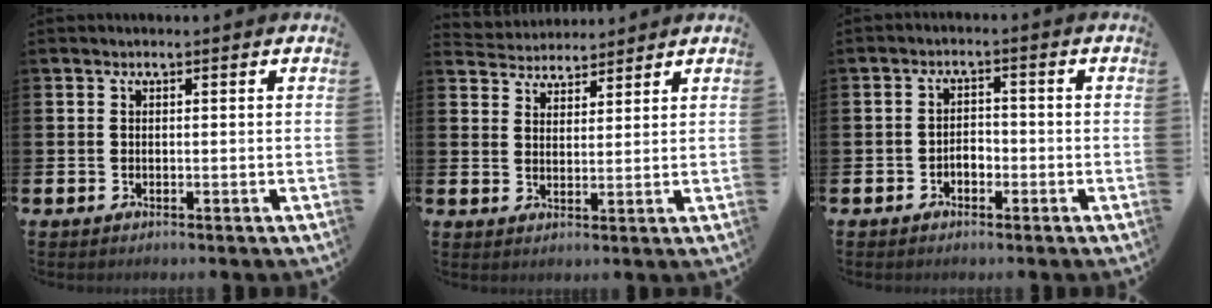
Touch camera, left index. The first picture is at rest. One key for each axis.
{"total": 4.1, "fx": 3.9, "fy": 1.1, "fz": -0.3, "tx": -0.015, "ty": -0.017, "tz": 0.073}
{"total": 2.0, "fx": -1.2, "fy": 1.3, "fz": 0.9, "tx": -0.017, "ty": 0.005, "tz": -0.028}